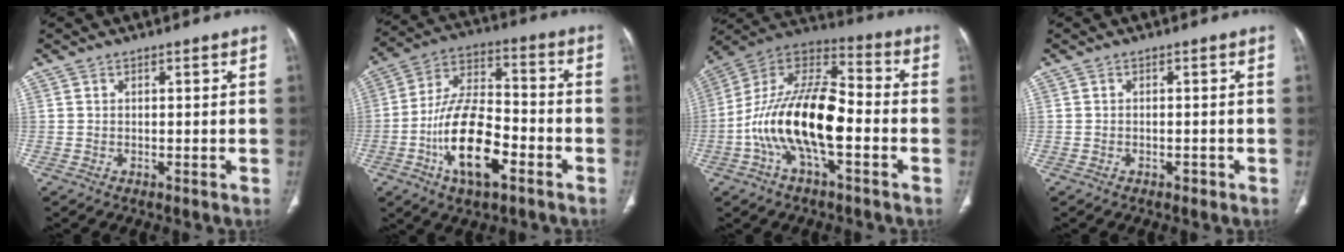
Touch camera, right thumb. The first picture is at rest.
{"total": 16.8, "force": [-6.4, 7.7, 13.5], "torque": [-0.240, 0.037, -0.113]}
{"total": 19.5, "force": [-4.6, 8.6, 16.8], "torque": [-0.308, 0.051, -0.087]}
{"total": 1.0, "force": [-0.6, 0.6, 0.4], "torque": [-0.008, 0.002, -0.010]}